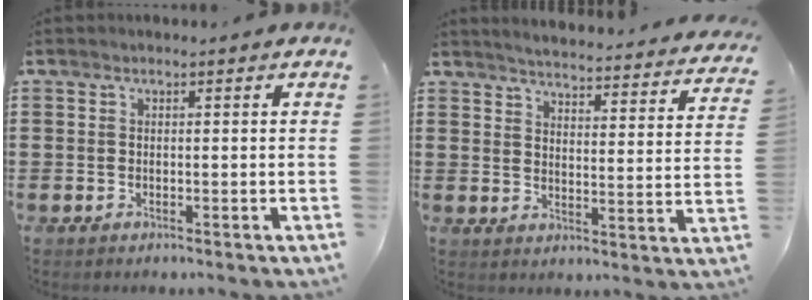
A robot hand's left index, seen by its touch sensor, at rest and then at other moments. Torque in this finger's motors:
{"motor_torque": [1.03, -1.11, 0.35, 0.06]}